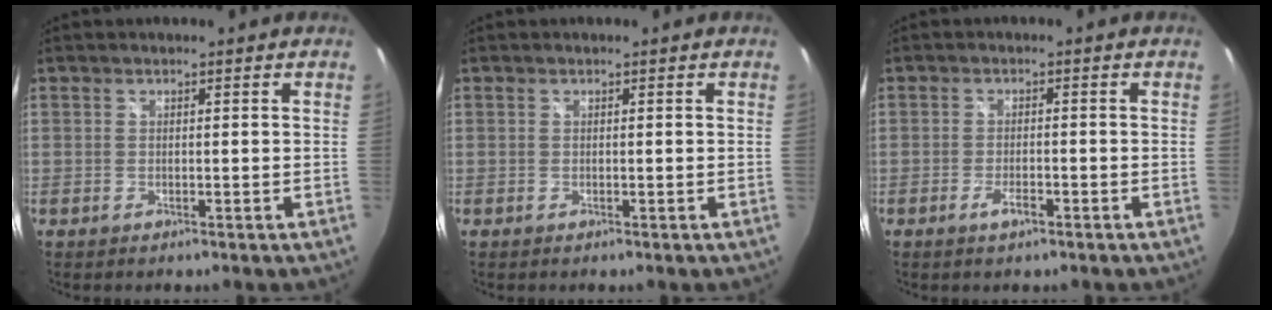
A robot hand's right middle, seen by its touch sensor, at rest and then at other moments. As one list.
[{"total": 0.0}, {"total": 2.4, "force": [-1.5, 0.7, 1.7], "torque": [-0.038, -0.002, -0.029]}]